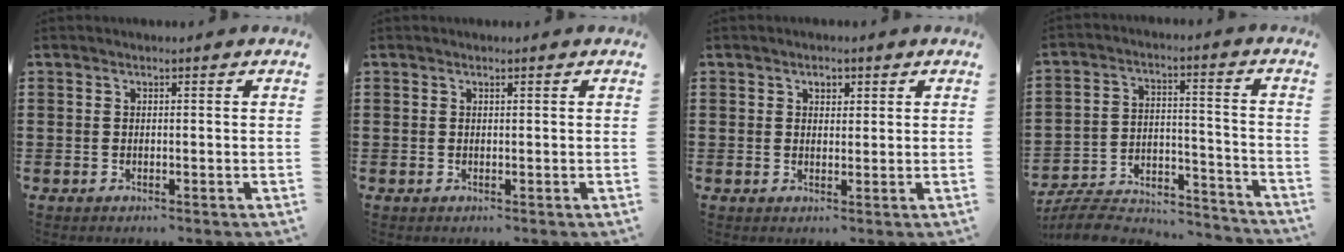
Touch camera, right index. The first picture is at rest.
{"total": 0.0}
{"total": 1.6, "force": [0.7, 1.2, 0.8], "torque": [-0.010, 0.003, 0.011]}
{"total": 7.3, "force": [-6.7, 1.8, 2.3], "torque": [-0.042, 0.009, -0.133]}